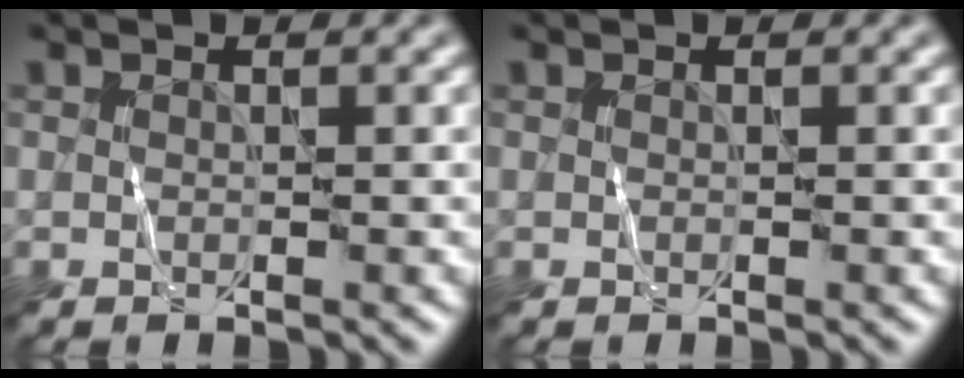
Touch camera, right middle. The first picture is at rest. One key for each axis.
{"total": 0.0}